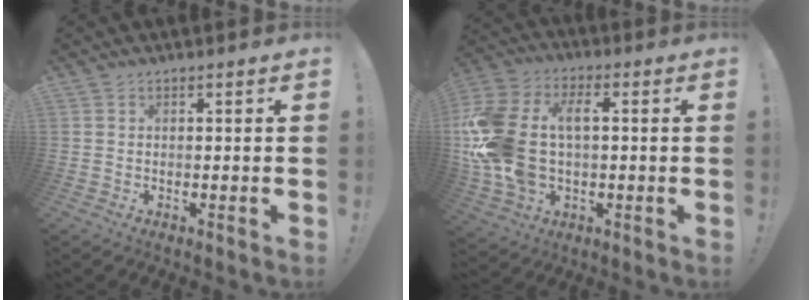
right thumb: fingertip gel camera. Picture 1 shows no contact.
{"total": 20.2, "force": [1.7, 13.5, 14.9], "torque": [-0.308, 0.006, 0.035]}